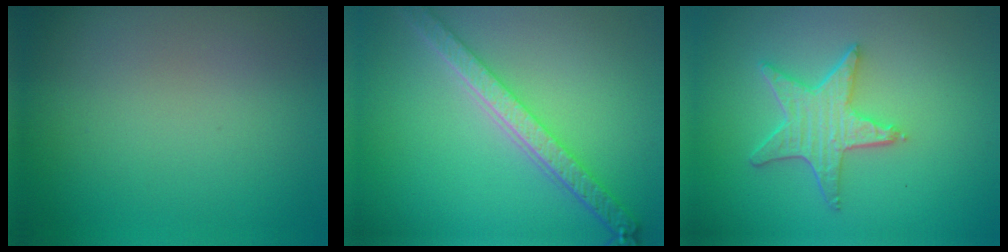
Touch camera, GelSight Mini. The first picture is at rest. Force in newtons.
{"total": 5.3, "press": 4.1, "slide": 3.3}
{"total": 4.4, "press": 3.7, "slide": 2.5}